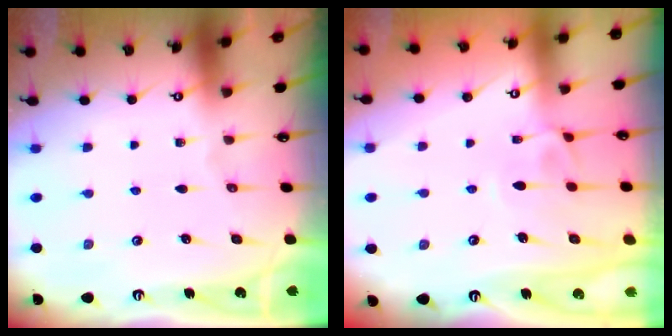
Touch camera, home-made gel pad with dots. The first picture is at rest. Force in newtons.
{"total": 1.6, "press": 1.3, "slide": 1.0}